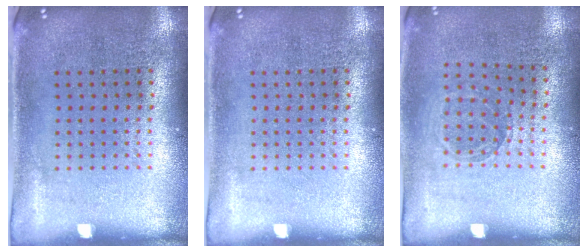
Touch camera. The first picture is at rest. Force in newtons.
{"total": 0.0}
{"total": 0.9, "press": 0.8, "slide": 0.2}